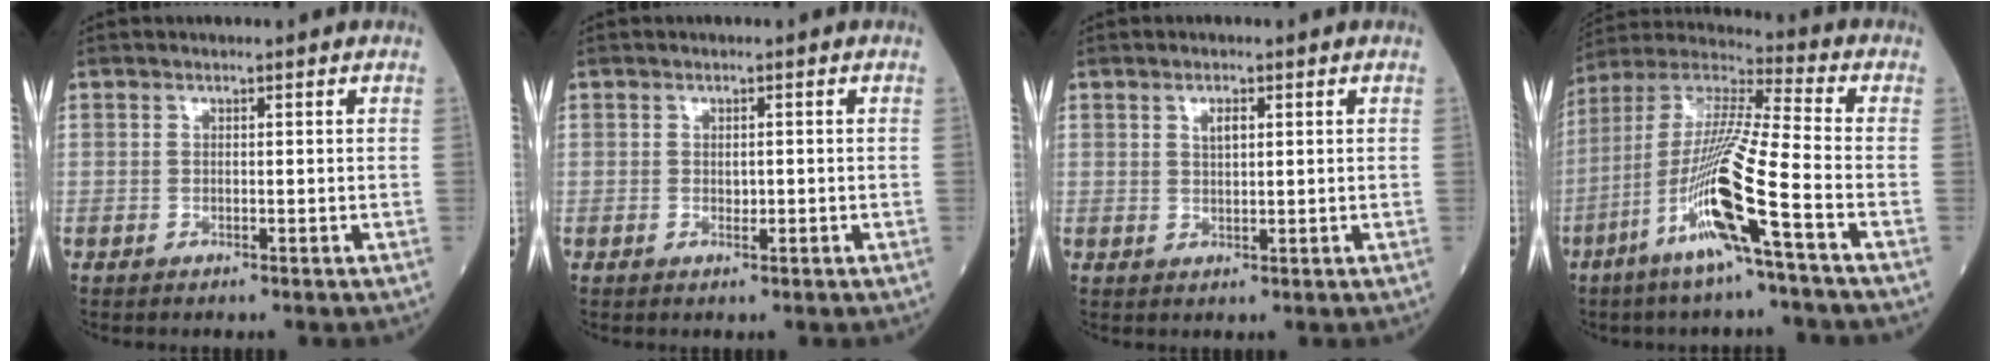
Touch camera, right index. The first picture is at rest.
{"total": 1.1, "force": [-0.2, 0.6, 0.9], "torque": [-0.015, -0.001, -0.001]}
{"total": 2.0, "force": [0.8, 0.7, 1.6], "torque": [-0.030, 0.000, 0.016]}
{"total": 15.7, "force": [-6.3, -0.7, 14.4], "torque": [-0.296, -0.011, -0.125]}